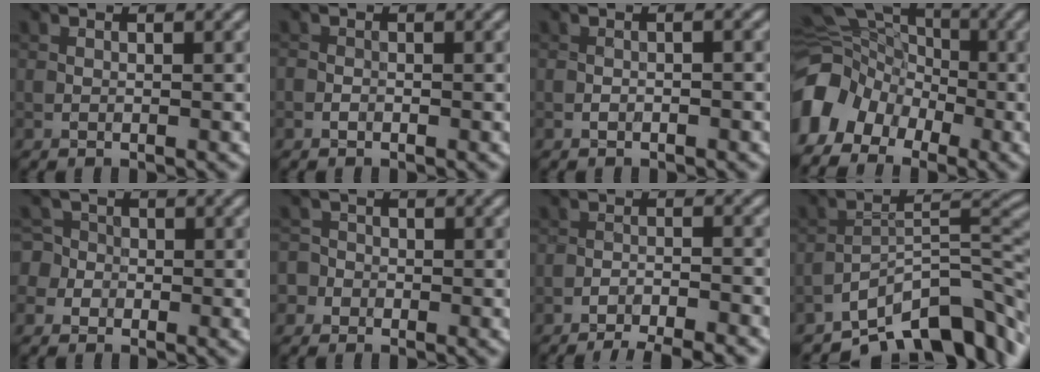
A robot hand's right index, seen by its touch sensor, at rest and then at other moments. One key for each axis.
{"total": 0.6, "fx": -0.4, "fy": 0.4, "fz": 0.1, "tx": 0.001, "ty": -0.002, "tz": -0.008}
{"total": 0.7, "fx": -0.5, "fy": 0.3, "fz": 0.4, "tx": -0.007, "ty": 0.001, "tz": -0.008}
{"total": 9.6, "fx": -3.3, "fy": 7.5, "fz": 5.0, "tx": -0.101, "ty": -0.002, "tz": -0.072}
{"total": 4.7, "fx": -0.7, "fy": 4.5, "fz": 1.4, "tx": -0.015, "ty": 0.023, "tz": -0.051}
{"total": 2.8, "fx": -1.1, "fy": 2.5, "fz": 0.5, "tx": 0.012, "ty": 0.010, "tz": -0.038}
{"total": 6.5, "fx": -6.1, "fy": 1.2, "fz": 2.1, "tx": -0.024, "ty": 0.008, "tz": -0.084}
{"total": 10.0, "fx": -7.7, "fy": 3.2, "fz": 5.5, "tx": -0.060, "ty": 0.005, "tz": -0.143}